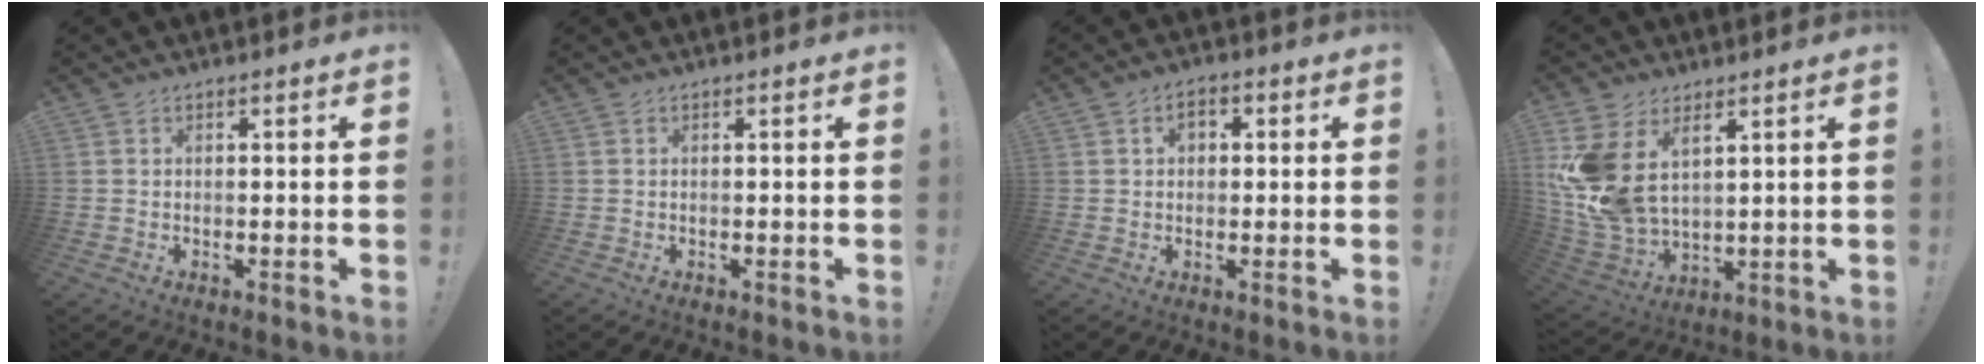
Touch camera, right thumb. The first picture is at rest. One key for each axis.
{"total": 0.0}
{"total": 3.5, "fx": 0.5, "fy": 2.6, "fz": 2.2, "tx": -0.030, "ty": 0.006, "tz": 0.005}
{"total": 13.2, "fx": 5.6, "fy": 8.3, "fz": 8.6, "tx": -0.176, "ty": -0.039, "tz": 0.109}